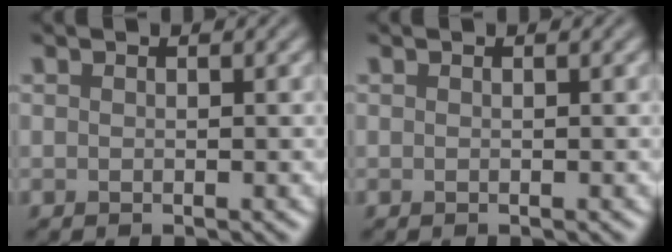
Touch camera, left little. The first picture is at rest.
{"total": 0.0}